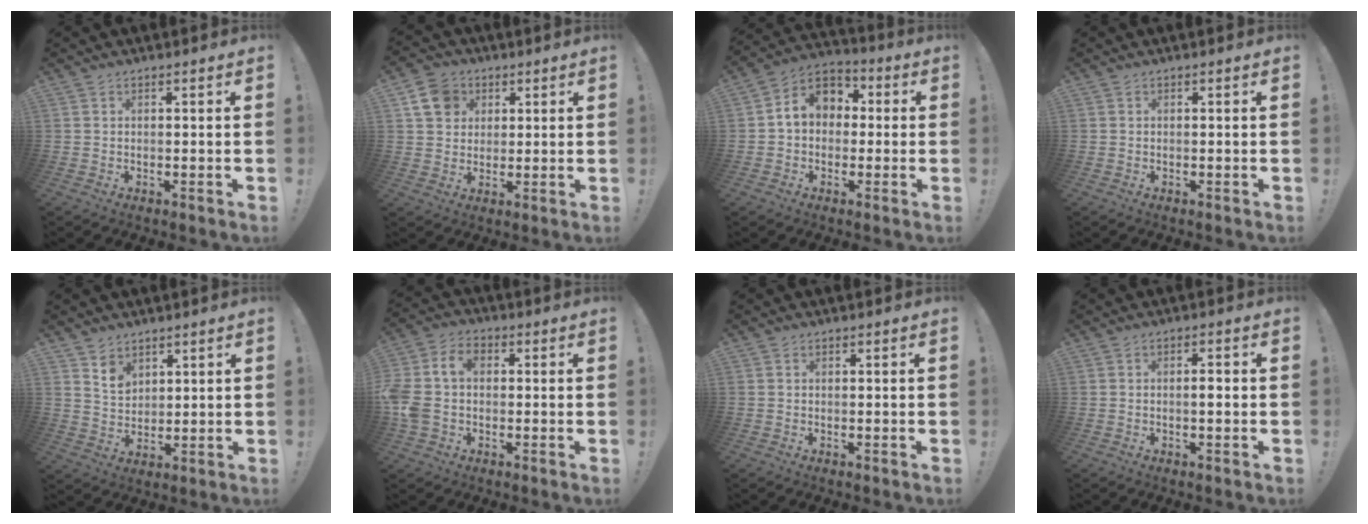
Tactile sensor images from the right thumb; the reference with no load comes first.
{"total": 9.9, "force": [4.1, 8.3, 3.6], "torque": [-0.052, -0.009, 0.083]}
{"total": 8.9, "force": [1.1, 7.2, 5.1], "torque": [-0.075, 0.015, 0.027]}
{"total": 0.0}
{"total": 6.1, "force": [4.4, 4.1, 1.3], "torque": [-0.010, -0.038, 0.080]}
{"total": 11.6, "force": [0.5, 8.3, 8.1], "torque": [-0.180, 0.014, 0.009]}
{"total": 0.0}
{"total": 2.5, "force": [-0.4, 0.6, 2.4], "torque": [-0.035, 0.002, -0.011]}